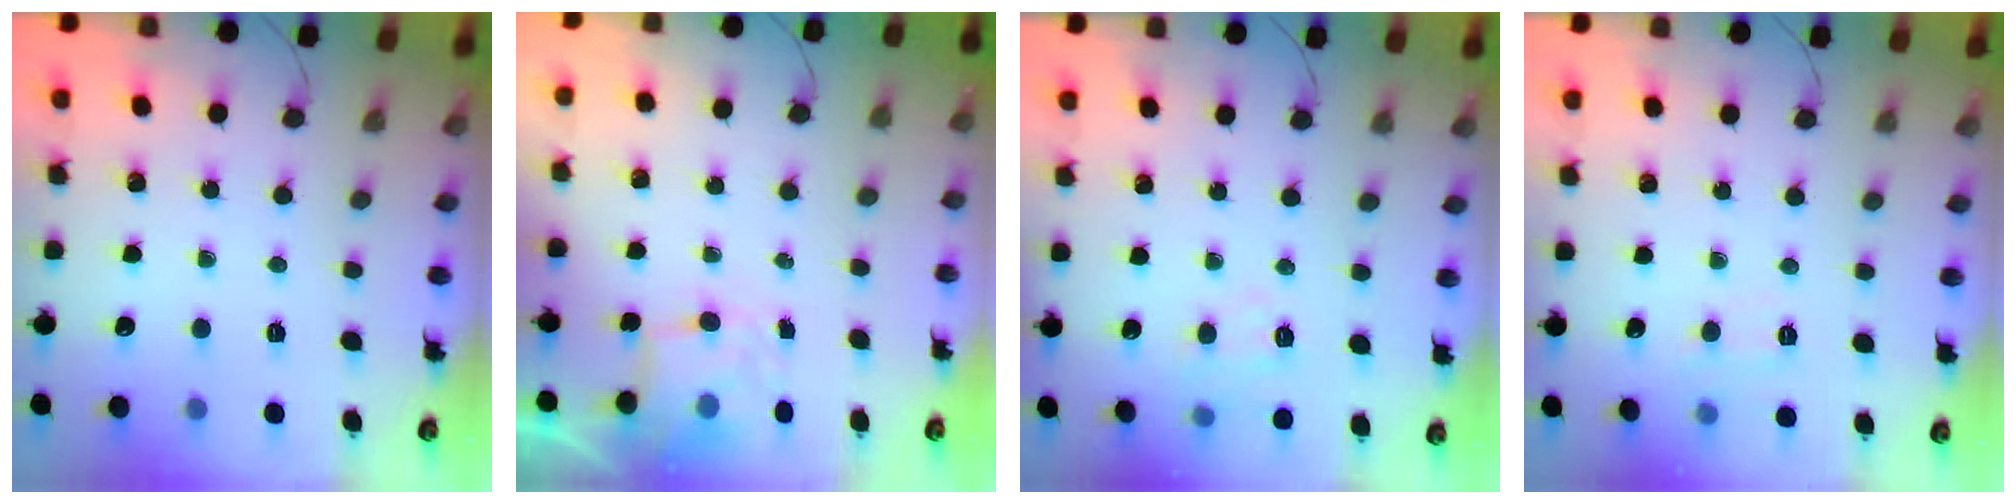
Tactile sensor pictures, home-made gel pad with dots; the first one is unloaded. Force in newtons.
{"total": 3.7, "press": 3.6, "slide": 0.9}
{"total": 8.3, "press": 8.2, "slide": 1.5}
{"total": 6.4, "press": 6.2, "slide": 1.6}